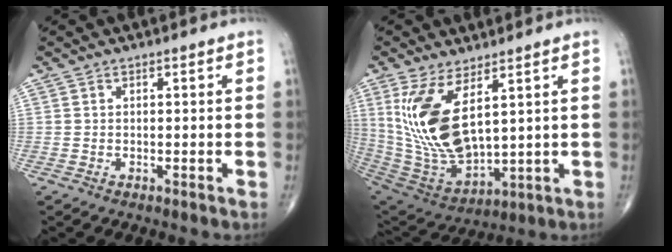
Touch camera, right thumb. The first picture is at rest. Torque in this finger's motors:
{"motor_torque": [-0.46, 1.01, 1.48, 0.74, 0.37]}